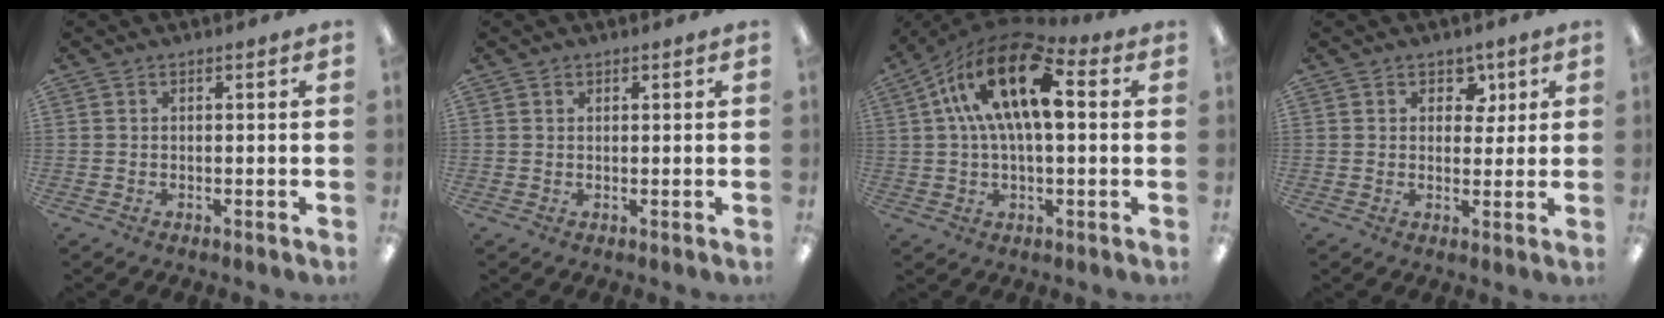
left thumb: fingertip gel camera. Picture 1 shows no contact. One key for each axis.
{"total": 0.7, "fx": 0.5, "fy": 0.5, "fz": 0.1, "tx": -0.003, "ty": 0.003, "tz": 0.008}
{"total": 19.8, "fx": 6.2, "fy": 9.3, "fz": 16.3, "tx": -0.303, "ty": -0.009, "tz": 0.100}
{"total": 4.6, "fx": 2.3, "fy": 3.6, "fz": 1.8, "tx": -0.013, "ty": -0.002, "tz": 0.034}